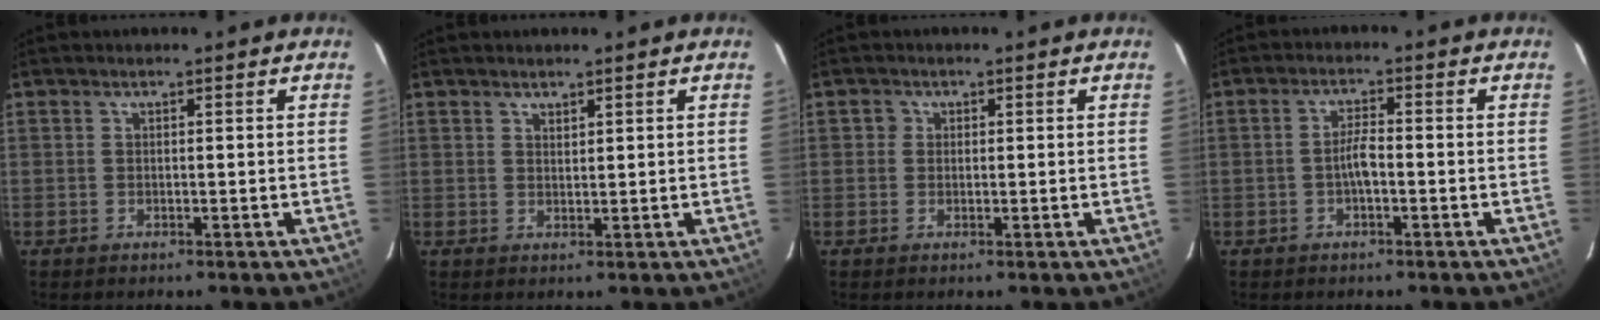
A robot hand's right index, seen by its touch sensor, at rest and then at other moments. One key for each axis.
{"total": 1.2, "fx": 1.1, "fy": 0.4, "fz": 0.3, "tx": -0.004, "ty": 0.000, "tz": 0.020}
{"total": 1.3, "fx": 0.0, "fy": 1.3, "fz": 0.1, "tx": 0.001, "ty": 0.003, "tz": -0.004}
{"total": 3.0, "fx": -1.1, "fy": 0.6, "fz": 2.8, "tx": -0.055, "ty": 0.005, "tz": -0.019}